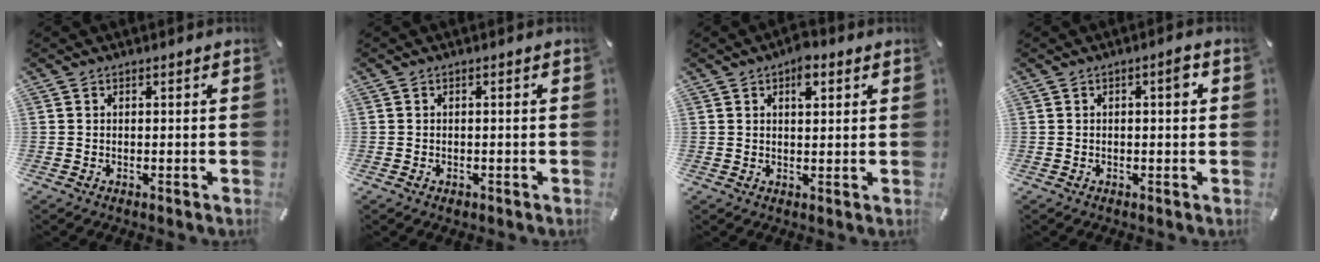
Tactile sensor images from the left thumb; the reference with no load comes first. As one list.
[{"total": 1.4, "force": [-0.6, 0.7, 1.1], "torque": [-0.019, 0.001, -0.011]}, {"total": 4.4, "force": [2.0, 2.1, 3.3], "torque": [-0.039, -0.006, 0.027]}, {"total": 3.4, "force": [0.6, 1.0, 3.2], "torque": [-0.039, 0.002, 0.001]}]